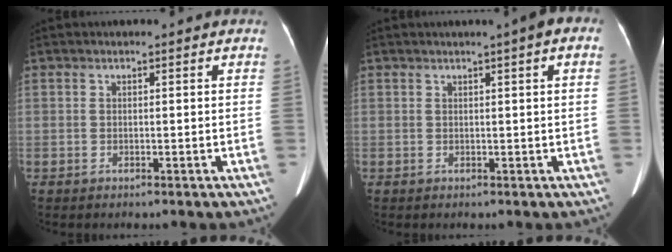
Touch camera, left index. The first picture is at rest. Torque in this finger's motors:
{"motor_torque": [0.15, -1.56, 0.04, -0.01]}